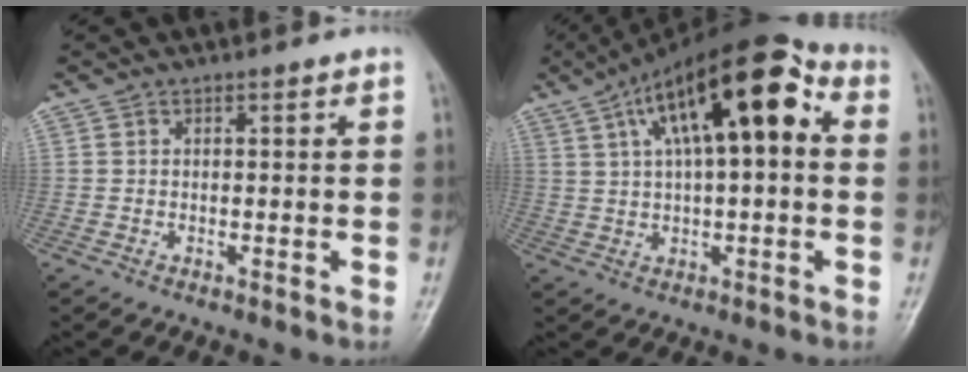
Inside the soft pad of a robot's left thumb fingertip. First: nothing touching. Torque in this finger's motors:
{"motor_torque": [1.59, 3.19, 2.01, -0.76, 0.22]}